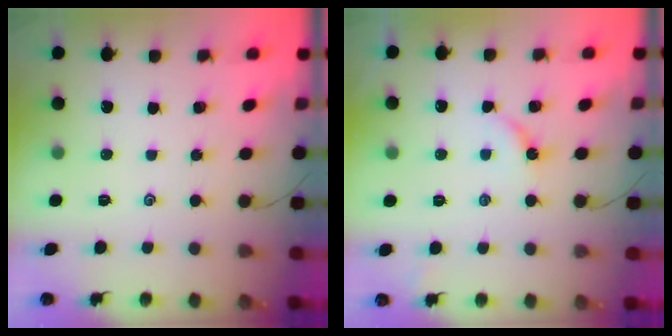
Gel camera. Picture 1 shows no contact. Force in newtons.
{"total": 4.1, "press": 4.0, "slide": 0.4}